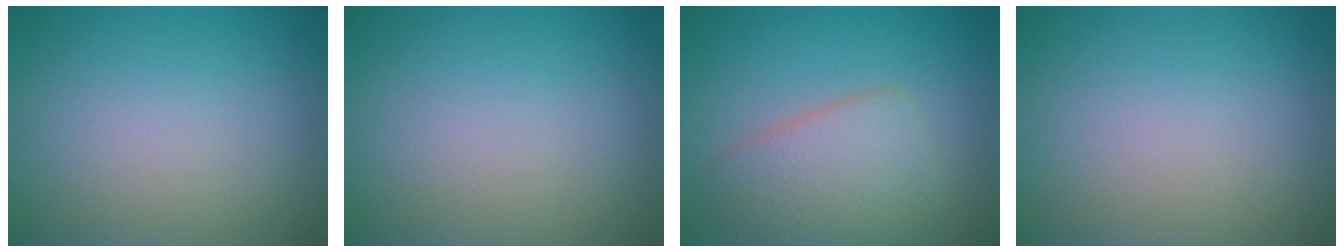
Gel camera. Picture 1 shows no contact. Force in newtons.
{"total": 0.0}
{"total": 4.6, "press": 4.6, "slide": 0.3}
{"total": 0.0}